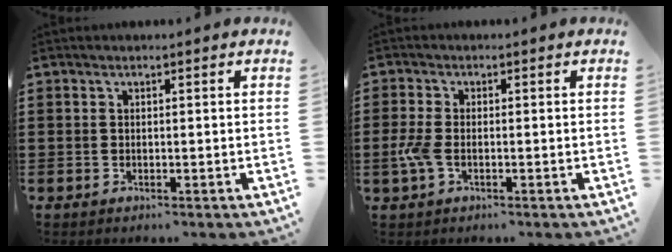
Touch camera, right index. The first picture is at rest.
{"total": 3.4, "force": [-1.0, 1.6, 2.8], "torque": [-0.079, -0.010, -0.024]}